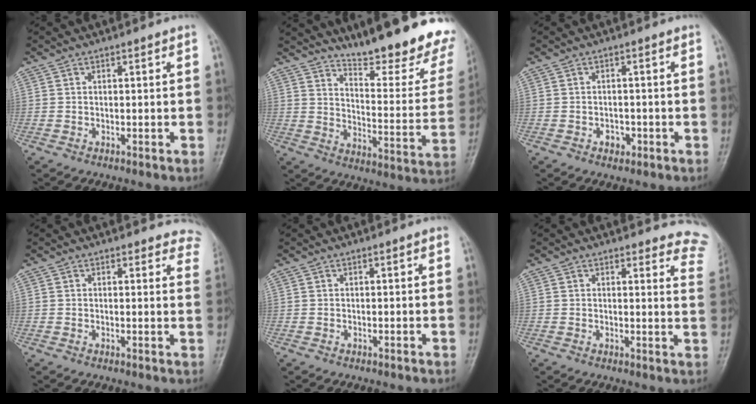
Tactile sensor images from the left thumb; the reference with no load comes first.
{"total": 23.0, "force": [18.5, 4.7, 12.8], "torque": [-0.147, -0.138, 0.244]}
{"total": 2.2, "force": [-1.0, 1.7, 1.0], "torque": [-0.004, 0.006, -0.011]}
{"total": 7.7, "force": [7.0, 3.1, 0.7], "torque": [0.050, -0.026, 0.042]}
{"total": 0.0}
{"total": 10.3, "force": [9.8, 2.9, 0.7], "torque": [0.054, -0.074, 0.065]}